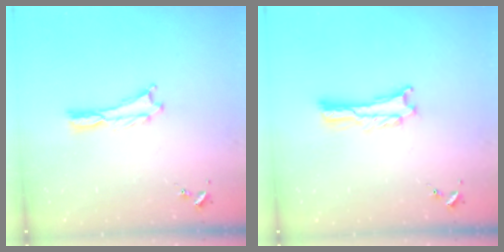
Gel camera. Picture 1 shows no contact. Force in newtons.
{"total": 1.0, "press": 1.0, "slide": 0.2}